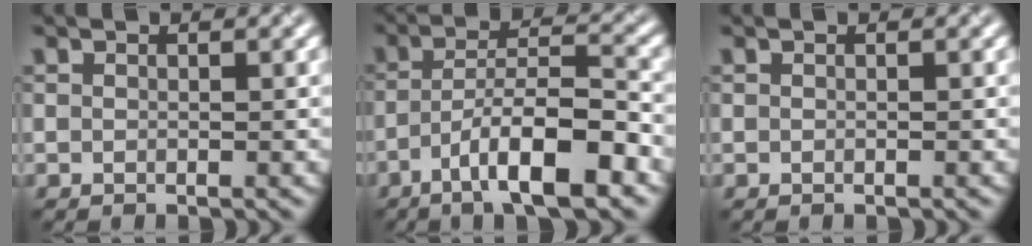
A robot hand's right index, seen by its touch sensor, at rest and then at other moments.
{"total": 8.4, "force": [-4.5, 1.8, 6.8], "torque": [-0.113, 0.017, -0.078]}
{"total": 0.0}